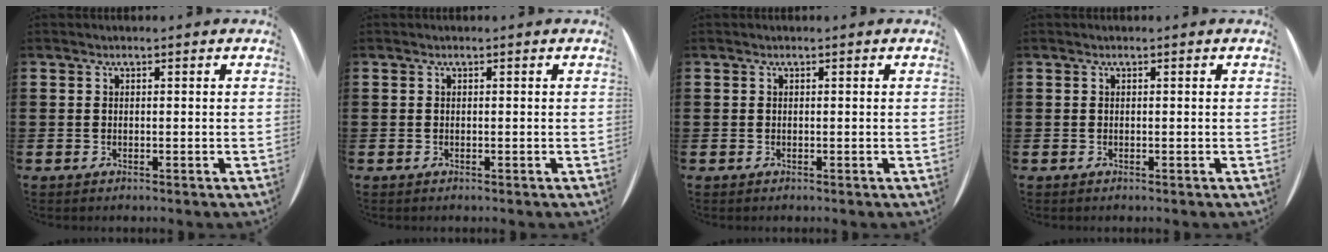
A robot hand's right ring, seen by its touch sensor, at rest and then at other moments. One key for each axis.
{"total": 0.0}
{"total": 0.0}
{"total": 0.0}